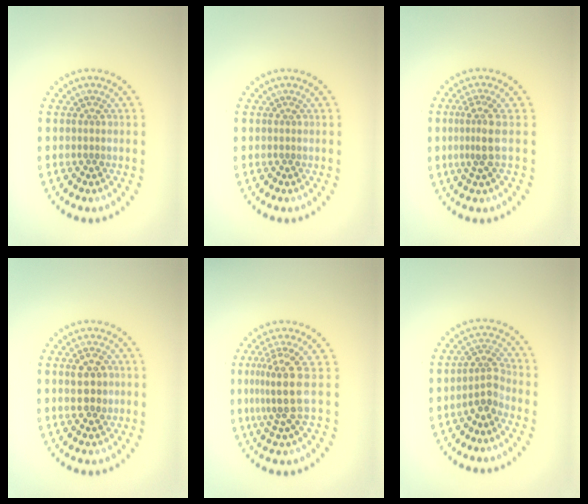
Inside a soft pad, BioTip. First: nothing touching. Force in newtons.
{"total": 0.0}
{"total": 2.6, "press": 1.8, "slide": 1.9}
{"total": 2.9, "press": 2.9, "slide": 0.2}
{"total": 4.0, "press": 2.6, "slide": 3.0}
{"total": 2.6, "press": 2.0, "slide": 1.7}